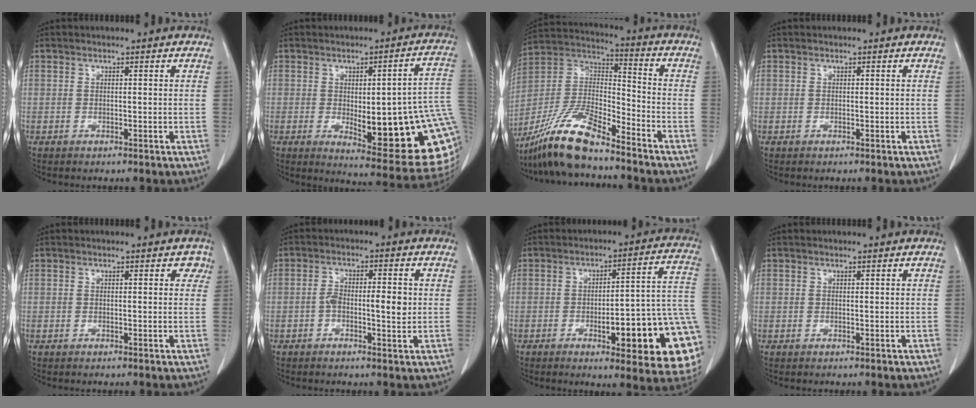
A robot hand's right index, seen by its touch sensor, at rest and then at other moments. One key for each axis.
{"total": 22.1, "fx": -1.9, "fy": 5.1, "fz": 21.5, "tx": -0.193, "ty": 0.005, "tz": -0.004}
{"total": 14.5, "fx": -11.6, "fy": 2.7, "fz": 8.3, "tx": -0.166, "ty": 0.004, "tz": -0.217}
{"total": 0.0}
{"total": 1.5, "fx": 0.8, "fy": 1.0, "fz": 0.8, "tx": 0.003, "ty": 0.005, "tz": 0.004}
{"total": 5.2, "fx": -0.4, "fy": 1.7, "fz": 4.9, "tx": -0.086, "ty": 0.011, "tz": -0.005}
{"total": 19.6, "fx": -5.0, "fy": 3.6, "fz": 18.5, "tx": -0.143, "ty": 0.021, "tz": -0.052}
{"total": 0.0}